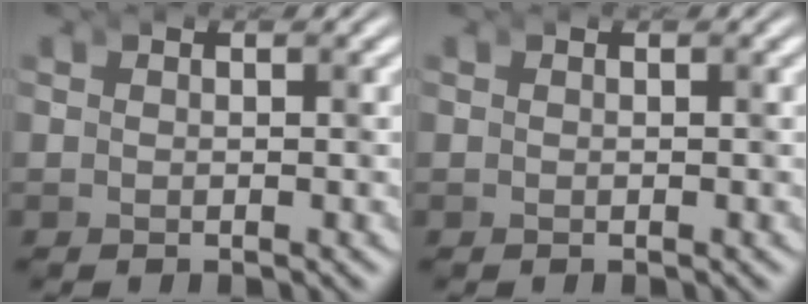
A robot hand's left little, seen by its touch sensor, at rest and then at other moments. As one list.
[{"total": 0.0}]